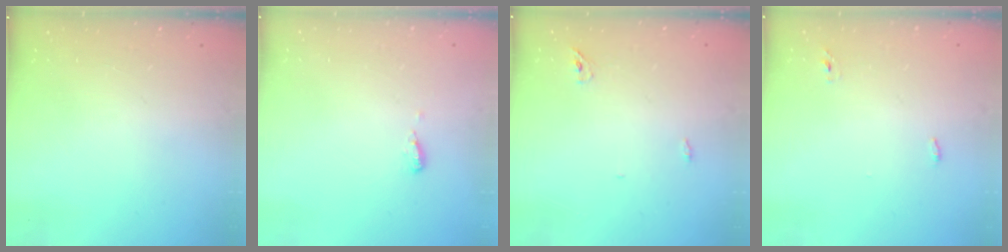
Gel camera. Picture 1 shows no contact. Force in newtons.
{"total": 4.7, "press": 4.7, "slide": 0.6}
{"total": 2.1, "press": 1.9, "slide": 1.0}
{"total": 2.7, "press": 2.6, "slide": 0.9}